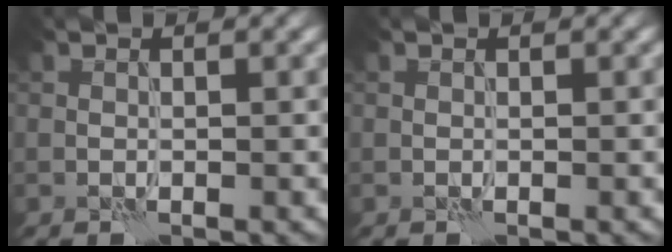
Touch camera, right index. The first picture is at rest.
{"total": 0.0}